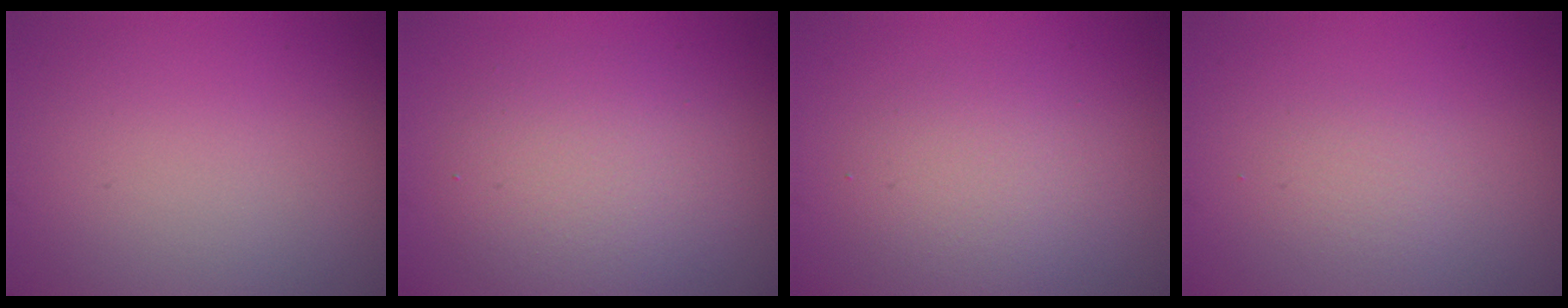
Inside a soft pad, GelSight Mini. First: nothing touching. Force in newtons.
{"total": 4.2, "press": 4.2, "slide": 0.1}
{"total": 3.0, "press": 3.0, "slide": 0.2}
{"total": 1.3, "press": 1.3, "slide": 0.0}